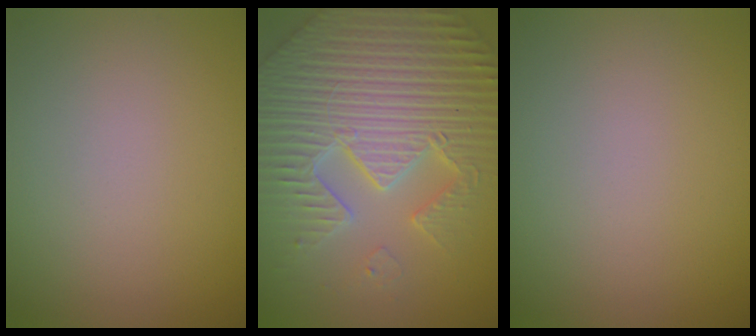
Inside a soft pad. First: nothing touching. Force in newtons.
{"total": 7.7, "press": 7.4, "slide": 1.9}
{"total": 0.0}